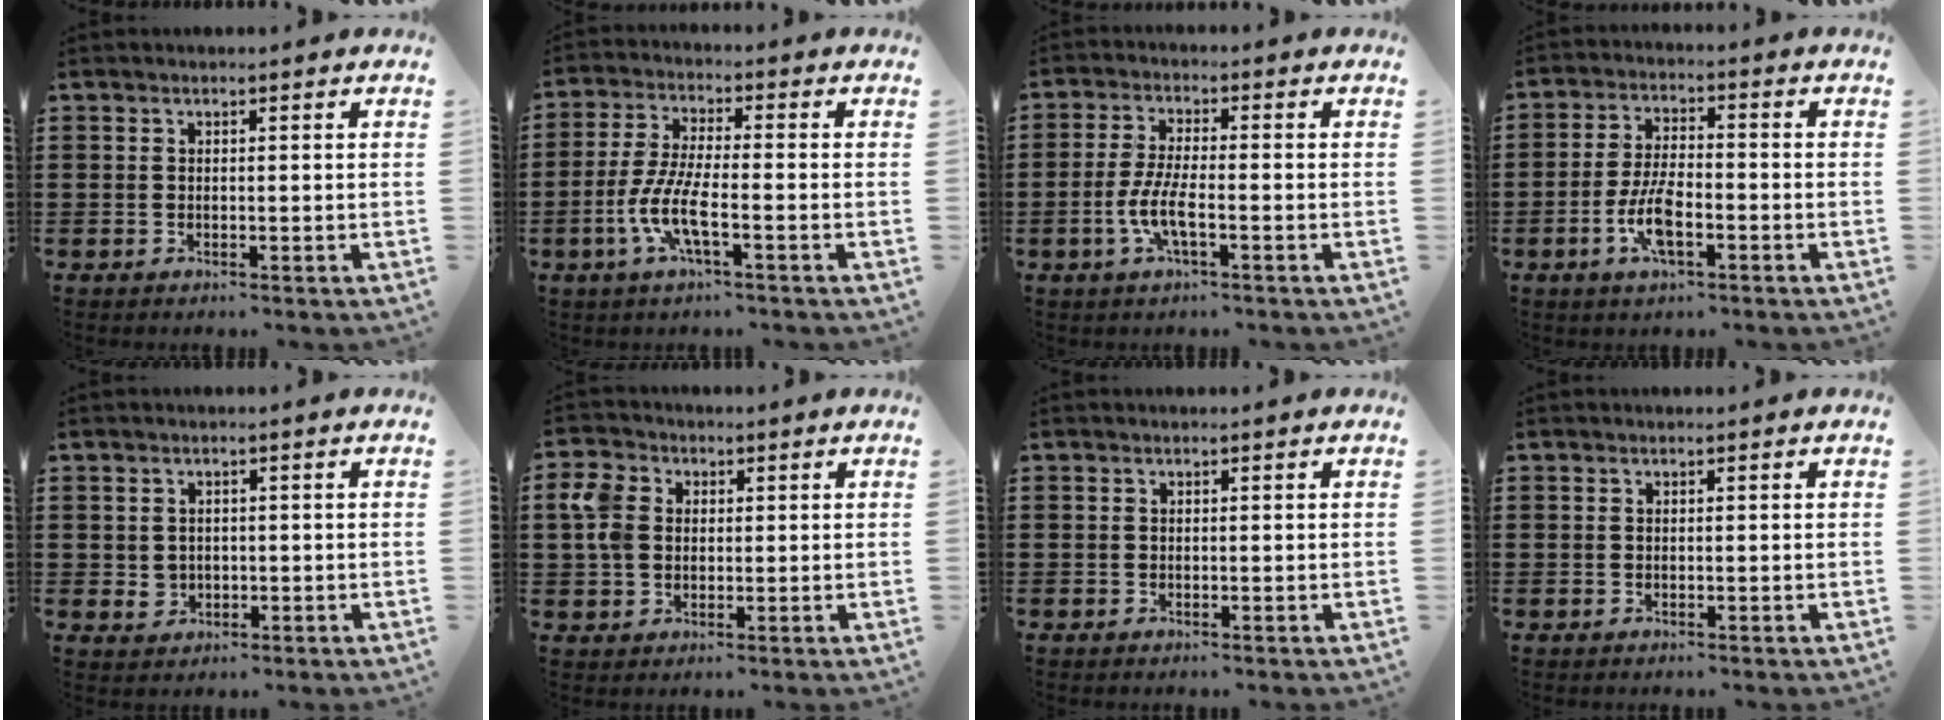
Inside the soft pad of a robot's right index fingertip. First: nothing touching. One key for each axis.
{"total": 7.2, "fx": -3.2, "fy": 1.6, "fz": 6.3, "tx": -0.153, "ty": -0.016, "tz": -0.069}
{"total": 5.6, "fx": -2.1, "fy": 1.2, "fz": 5.0, "tx": -0.113, "ty": -0.010, "tz": -0.046}
{"total": 6.9, "fx": -2.7, "fy": 2.5, "fz": 5.9, "tx": -0.130, "ty": -0.003, "tz": -0.054}
{"total": 1.8, "fx": -0.1, "fy": 1.7, "fz": 0.7, "tx": -0.019, "ty": 0.007, "tz": -0.005}
{"total": 5.6, "fx": 1.0, "fy": 4.6, "fz": 3.1, "tx": -0.088, "ty": 0.012, "tz": 0.014}
{"total": 0.0}
{"total": 0.0}